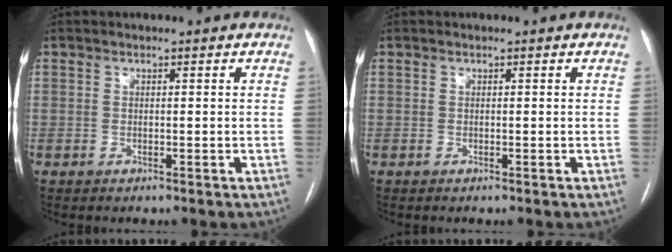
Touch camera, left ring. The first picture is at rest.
{"total": 0.0}